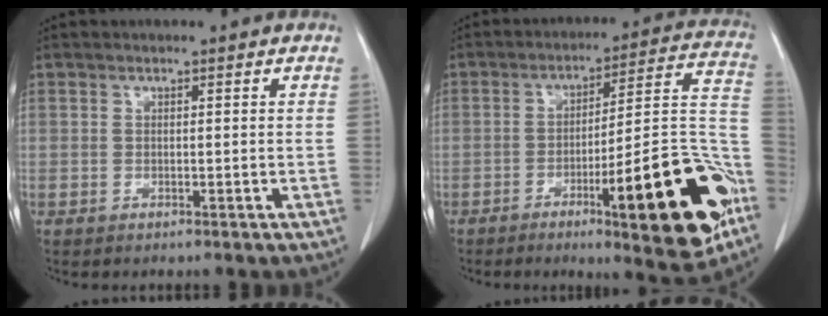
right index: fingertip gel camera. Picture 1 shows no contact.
{"total": 22.1, "force": [-9.4, 3.3, 19.7], "torque": [-0.198, 0.016, -0.126]}